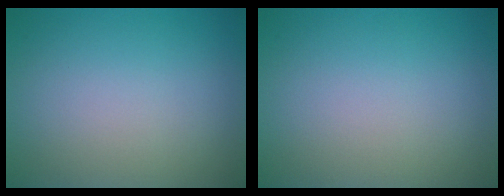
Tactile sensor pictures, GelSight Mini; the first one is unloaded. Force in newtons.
{"total": 0.0}